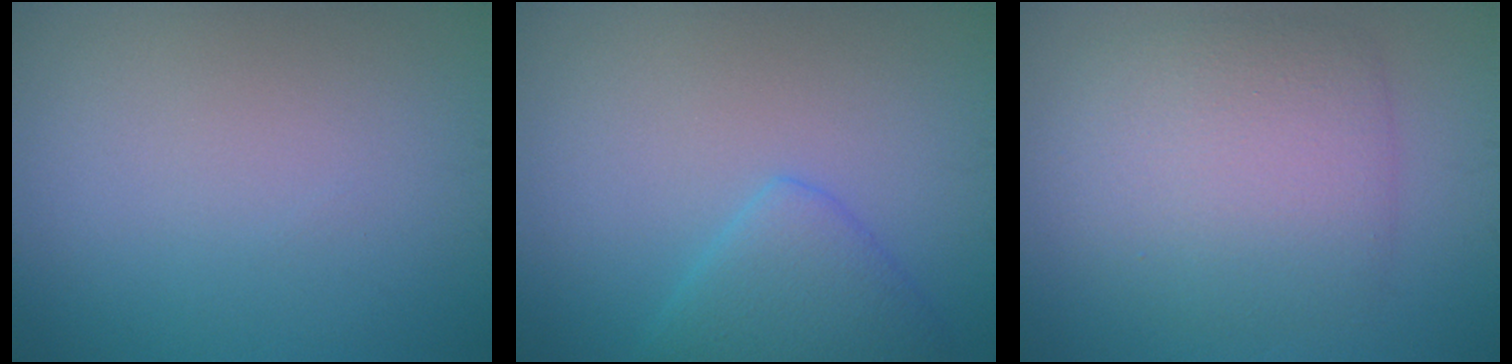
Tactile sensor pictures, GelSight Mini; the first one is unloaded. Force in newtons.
{"total": 3.2, "press": 3.2, "slide": 0.2}
{"total": 5.3, "press": 5.3, "slide": 0.3}